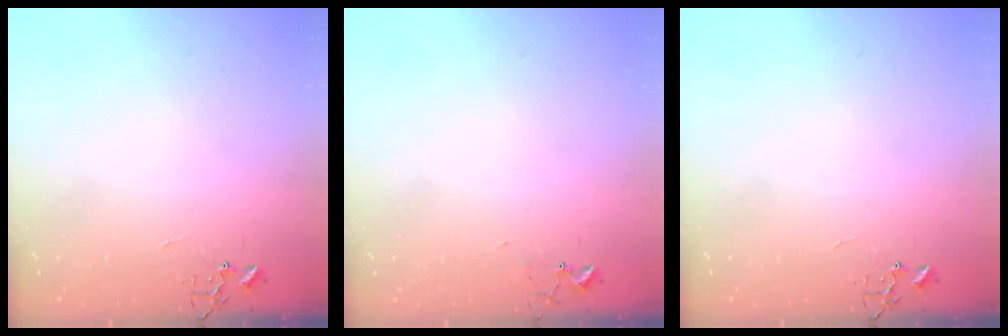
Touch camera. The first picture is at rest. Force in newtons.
{"total": 5.4, "press": 5.4, "slide": 0.7}
{"total": 0.0}